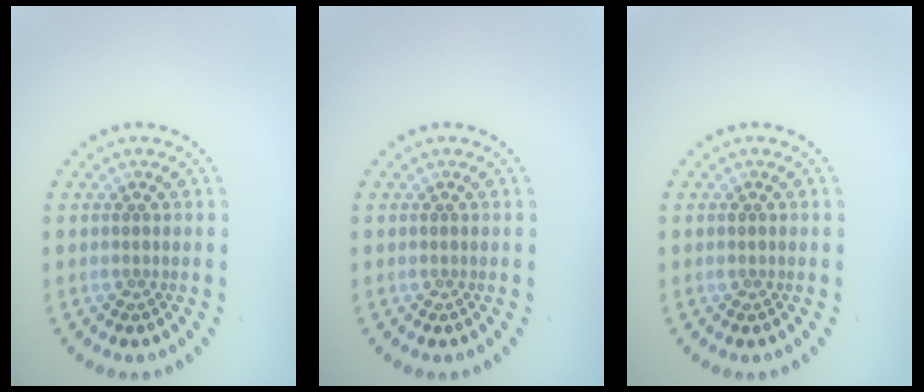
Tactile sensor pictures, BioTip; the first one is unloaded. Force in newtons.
{"total": 0.0}
{"total": 0.5, "press": 0.5, "slide": 0.1}